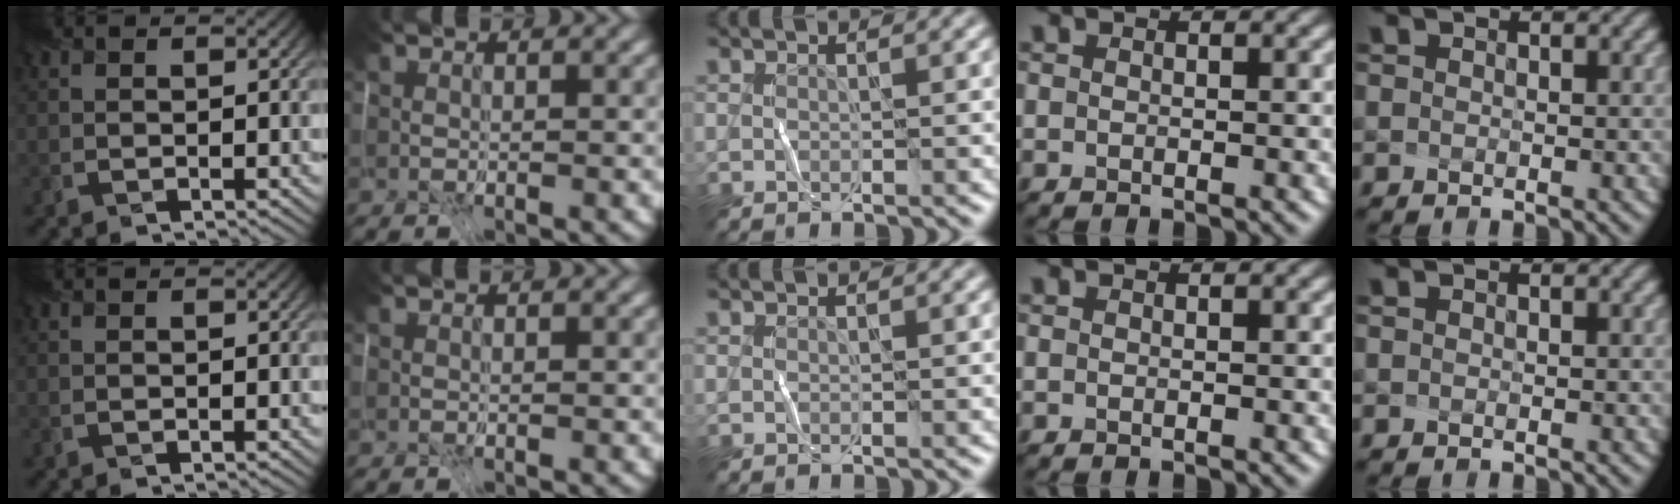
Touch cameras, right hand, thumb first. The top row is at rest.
{}